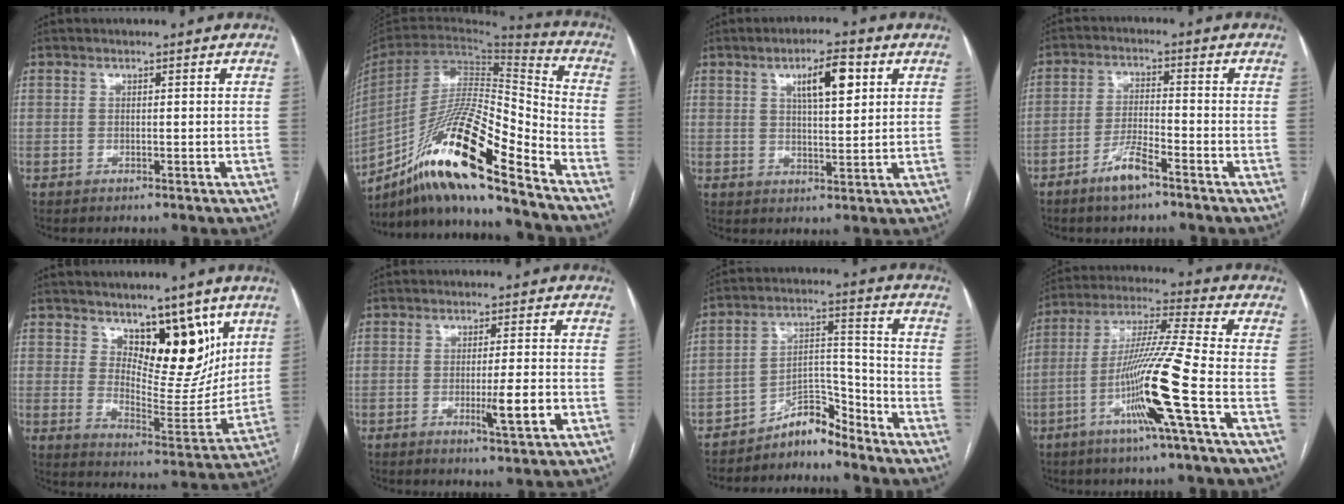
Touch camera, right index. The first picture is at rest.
{"total": 20.8, "force": [-14.2, 1.4, 15.1], "torque": [-0.298, -0.014, -0.262]}
{"total": 7.1, "force": [3.0, 1.7, 6.2], "torque": [-0.104, 0.008, 0.050]}
{"total": 5.5, "force": [-3.8, 0.8, 3.9], "torque": [-0.079, -0.001, -0.070]}
{"total": 11.9, "force": [6.7, 5.2, 8.4], "torque": [-0.108, -0.014, 0.119]}
{"total": 5.4, "force": [-1.8, -0.3, 5.0], "torque": [-0.082, -0.010, -0.026]}
{"total": 6.2, "force": [-5.9, 1.6, 1.1], "torque": [-0.003, 0.042, -0.103]}
{"total": 14.5, "force": [-5.5, -1.8, 13.3], "torque": [-0.260, -0.008, -0.108]}